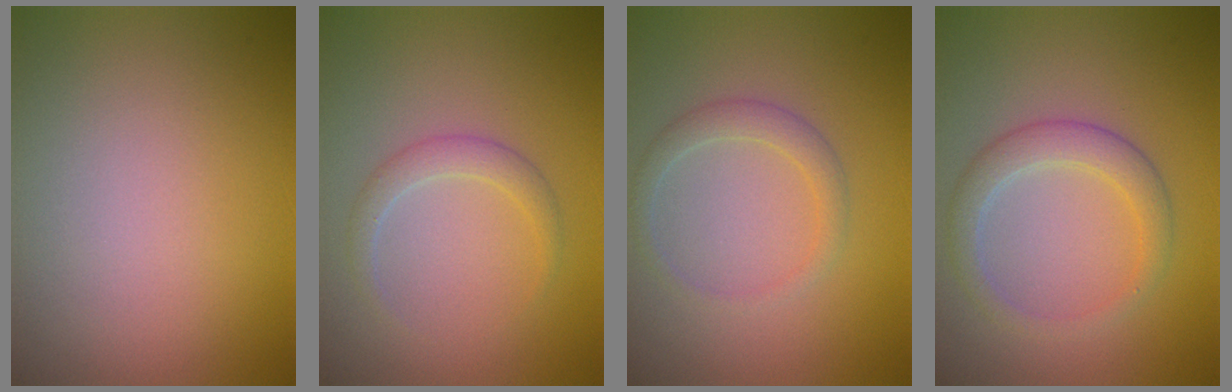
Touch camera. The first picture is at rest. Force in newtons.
{"total": 1.6, "press": 1.6, "slide": 0.1}
{"total": 1.8, "press": 1.8, "slide": 0.0}
{"total": 2.8, "press": 2.8, "slide": 0.2}